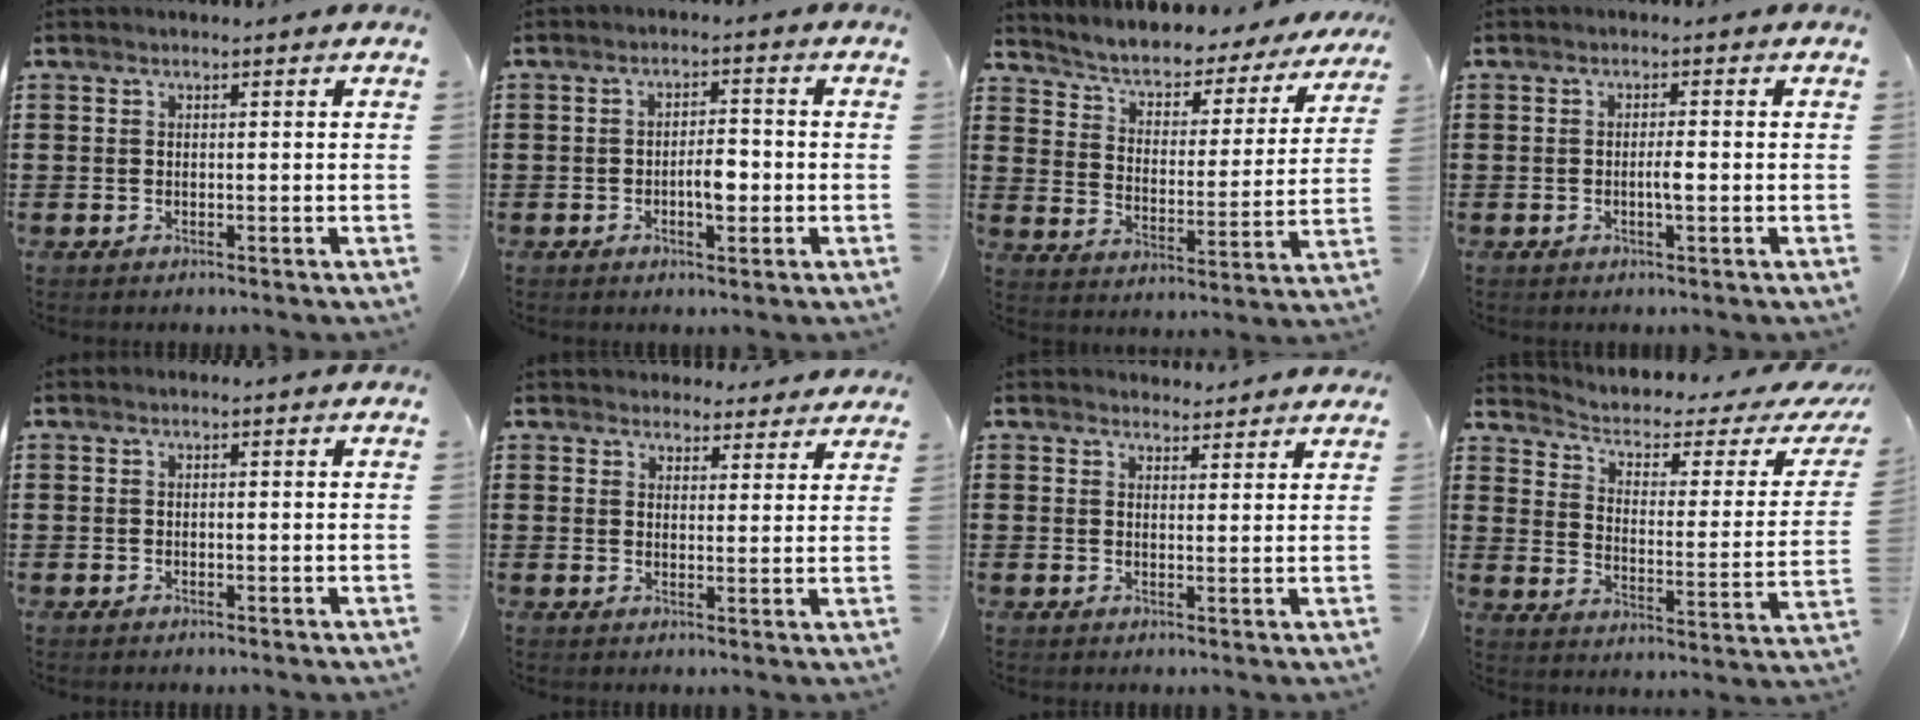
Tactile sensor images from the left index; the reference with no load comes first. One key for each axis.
{"total": 3.8, "fx": -0.9, "fy": 1.5, "fz": 3.4, "tx": -0.055, "ty": 0.002, "tz": -0.021}
{"total": 3.8, "fx": 3.4, "fy": 1.1, "fz": 1.1, "tx": -0.043, "ty": -0.032, "tz": 0.047}
{"total": 1.9, "fx": -0.5, "fy": 0.2, "fz": 1.9, "tx": -0.034, "ty": -0.001, "tz": -0.009}
{"total": 0.0}
{"total": 3.7, "fx": 3.6, "fy": 1.0, "fz": 0.1, "tx": -0.006, "ty": -0.012, "tz": 0.067}
{"total": 2.4, "fx": 2.3, "fy": 0.6, "fz": 0.0, "tx": 0.001, "ty": -0.007, "tz": 0.043}
{"total": 3.3, "fx": 1.5, "fy": 1.4, "fz": 2.6, "tx": -0.061, "ty": -0.015, "tz": 0.016}